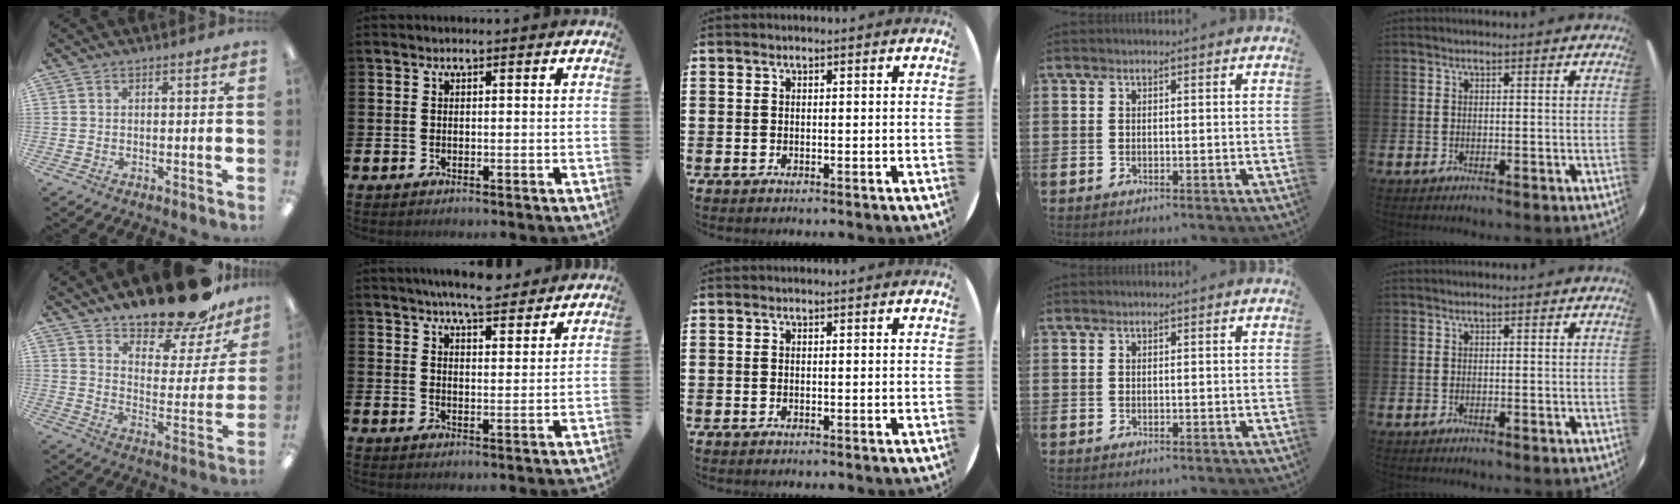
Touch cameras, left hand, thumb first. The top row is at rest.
{"thumb": {"total": 18.2, "force": [15.9, 5.4, 7.1], "torque": [-0.100, -0.122, 0.272]}, "index": {"total": 6.0, "force": [5.8, 0.6, 1.4], "torque": [-0.032, -0.024, 0.104]}}